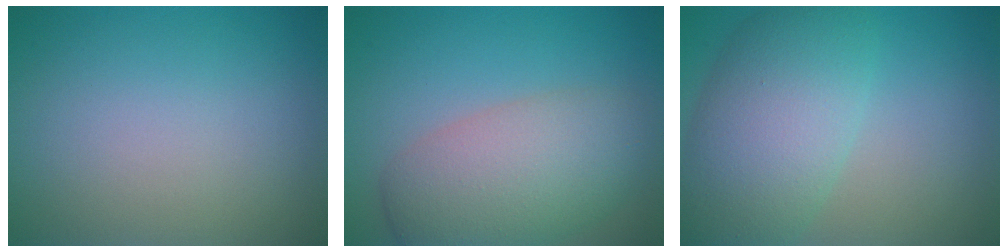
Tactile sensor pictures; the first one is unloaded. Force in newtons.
{"total": 7.0, "press": 7.0, "slide": 0.2}
{"total": 8.2, "press": 8.2, "slide": 0.3}